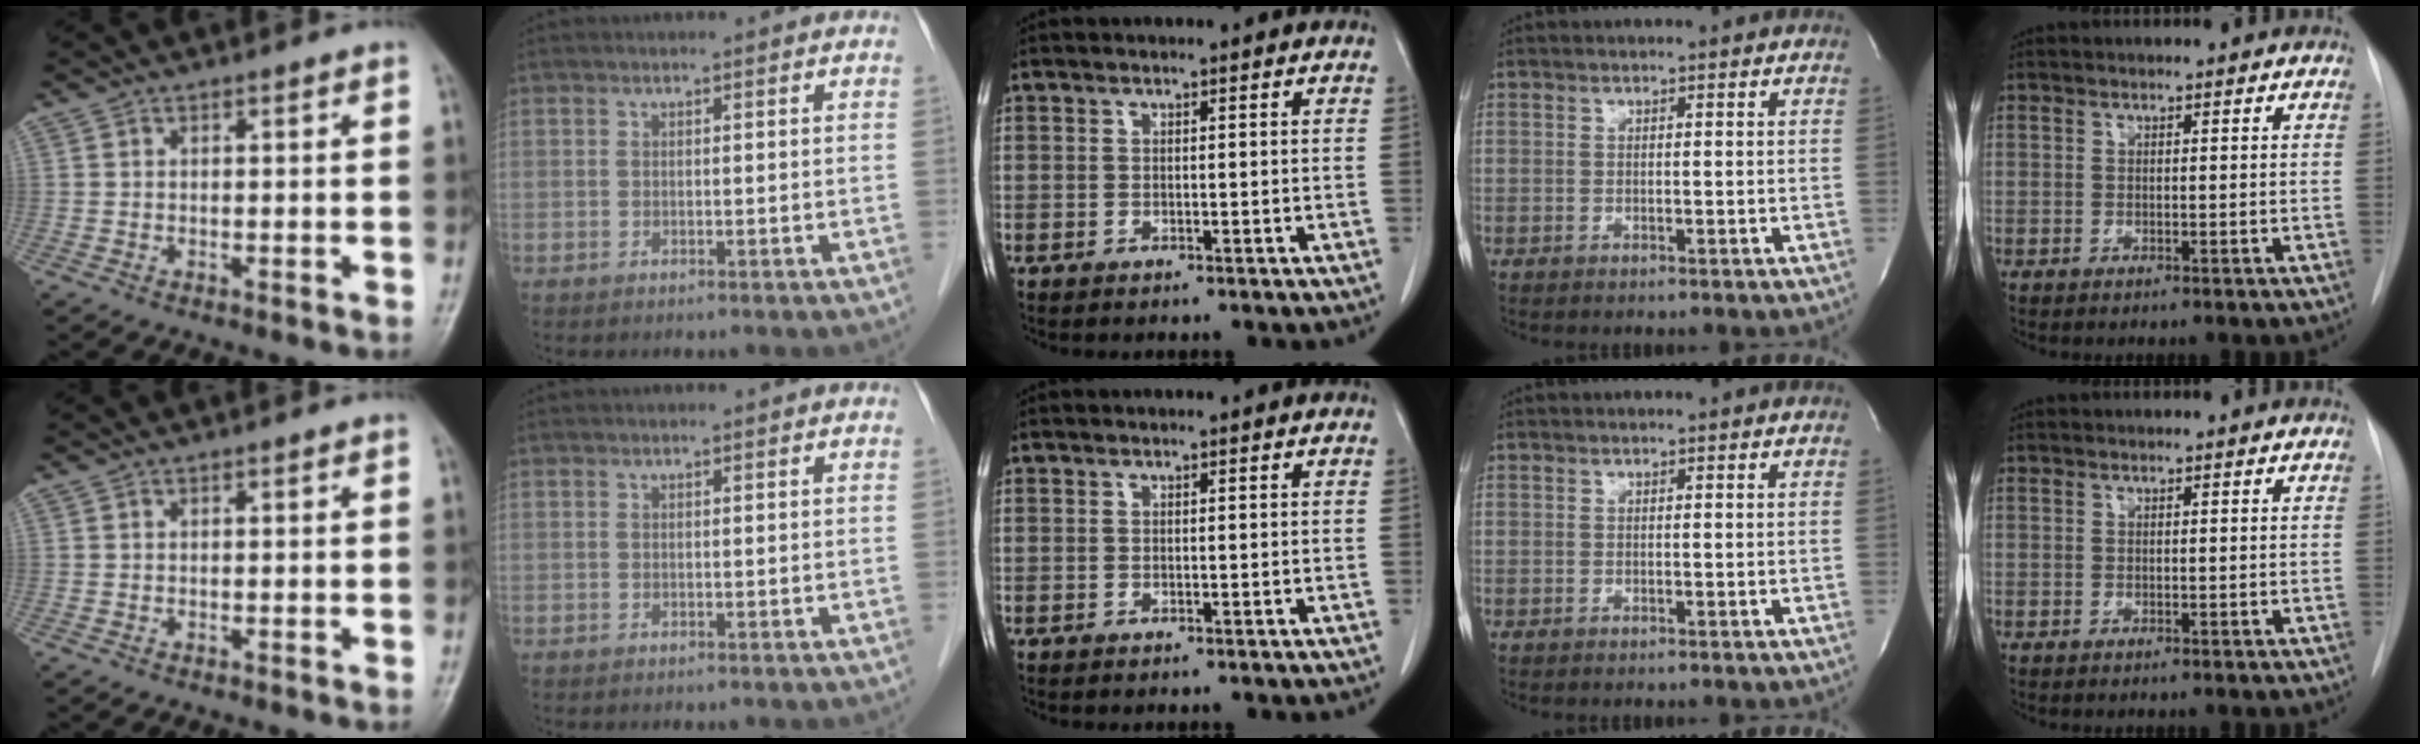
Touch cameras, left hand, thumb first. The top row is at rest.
{}